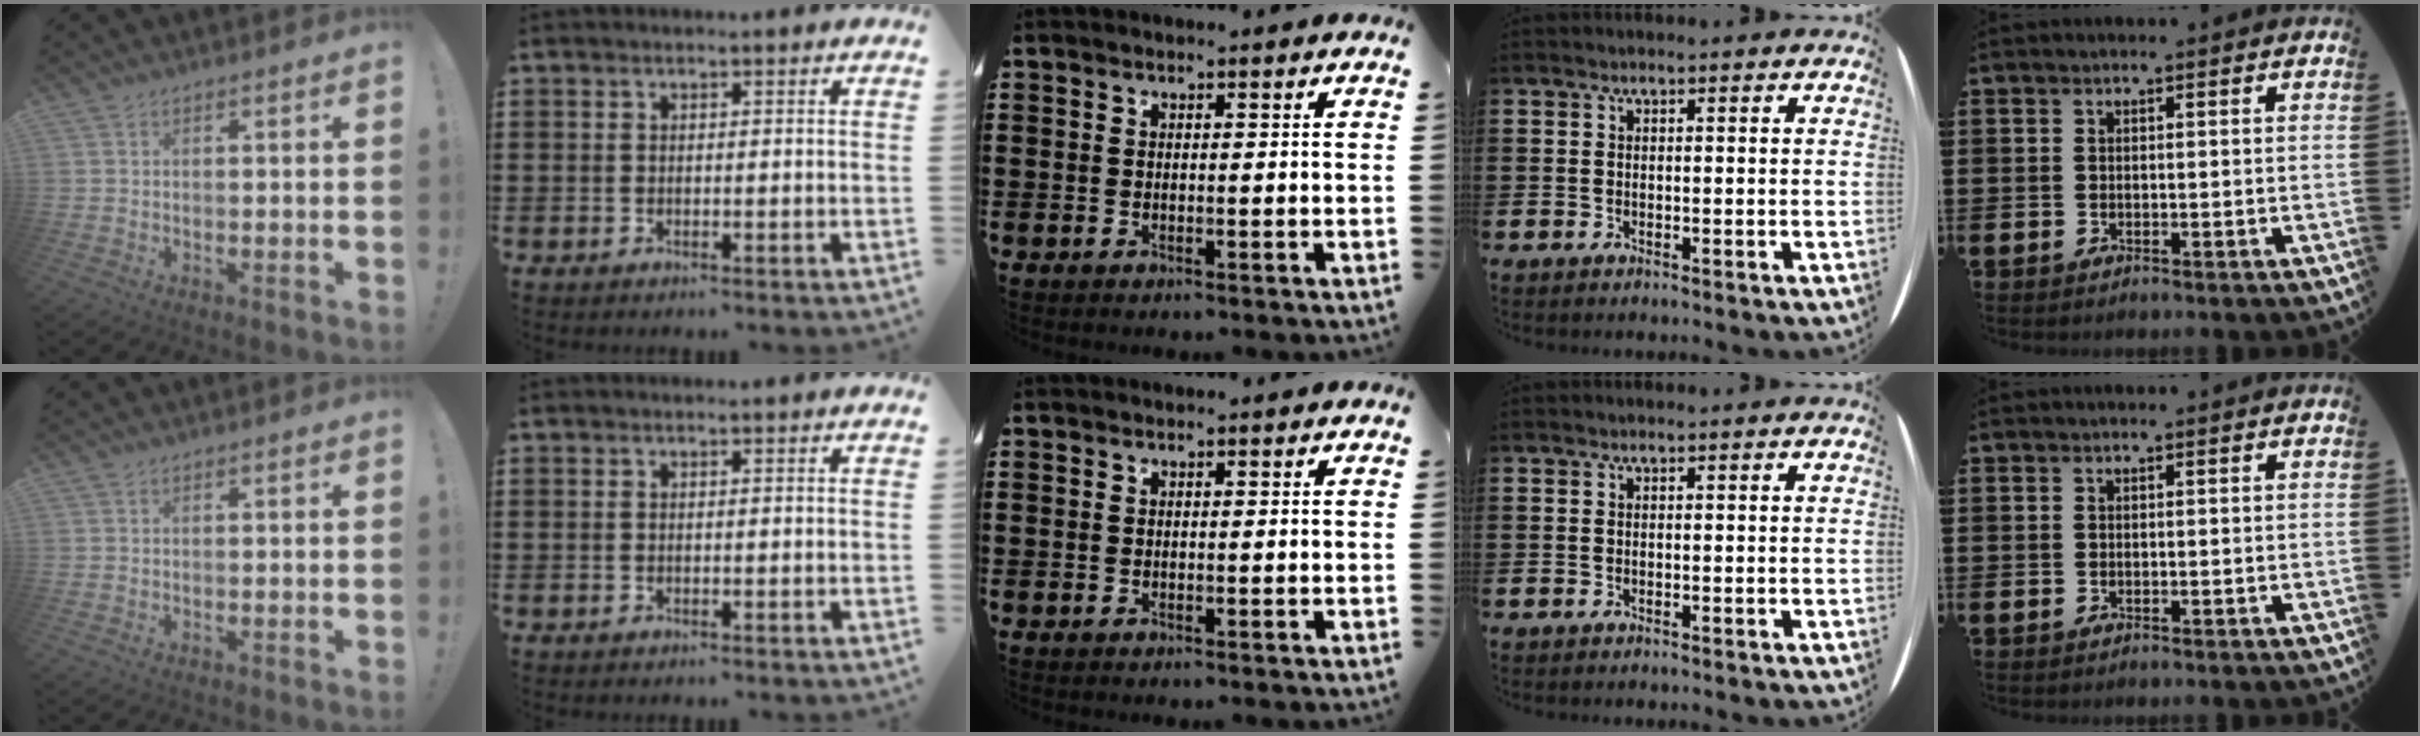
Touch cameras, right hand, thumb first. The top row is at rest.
{}